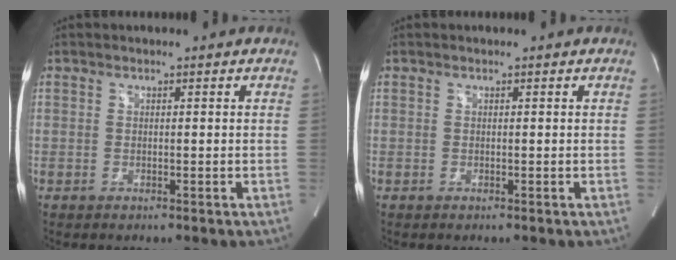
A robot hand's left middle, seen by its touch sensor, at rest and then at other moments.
{"total": 0.0}